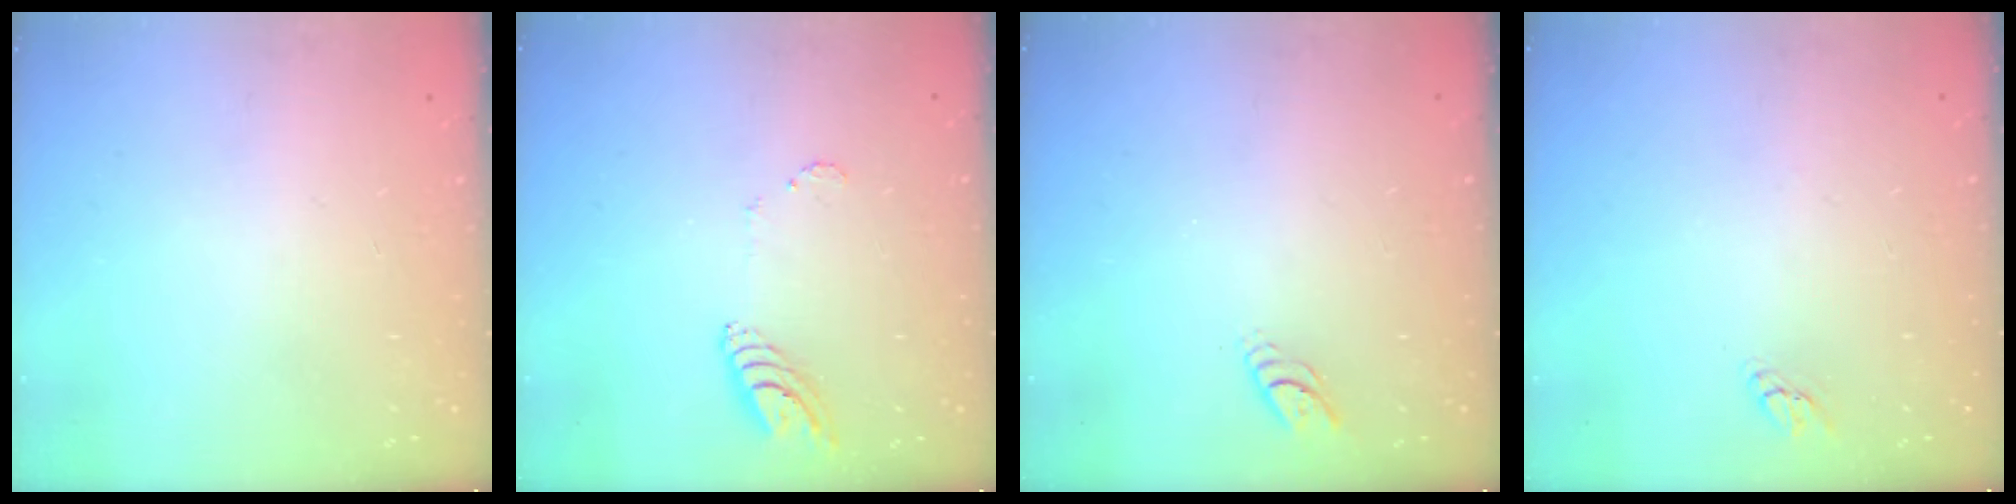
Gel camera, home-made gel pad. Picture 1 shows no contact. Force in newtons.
{"total": 8.7, "press": 8.7, "slide": 0.9}
{"total": 3.7, "press": 3.6, "slide": 0.5}
{"total": 2.7, "press": 2.7, "slide": 0.1}